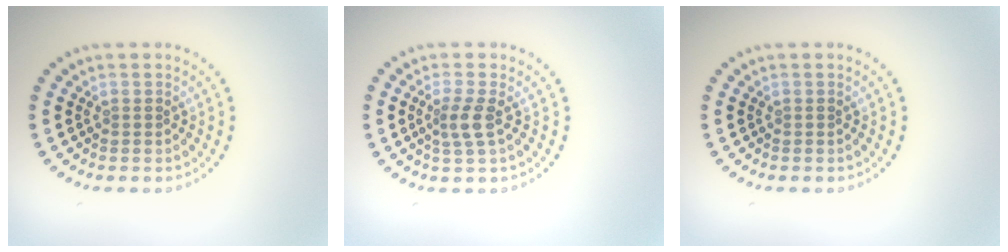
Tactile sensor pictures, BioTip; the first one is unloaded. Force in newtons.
{"total": 2.1, "press": 1.7, "slide": 1.3}
{"total": 0.0}